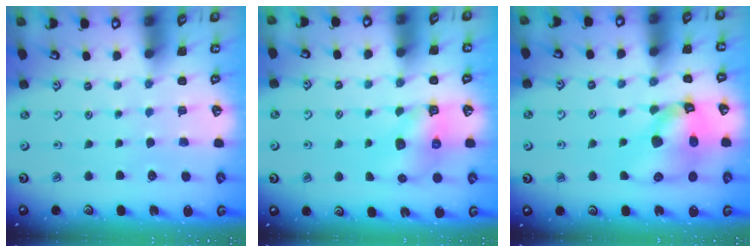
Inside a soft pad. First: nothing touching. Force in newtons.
{"total": 6.2, "press": 6.1, "slide": 0.7}
{"total": 14.0, "press": 13.8, "slide": 2.1}